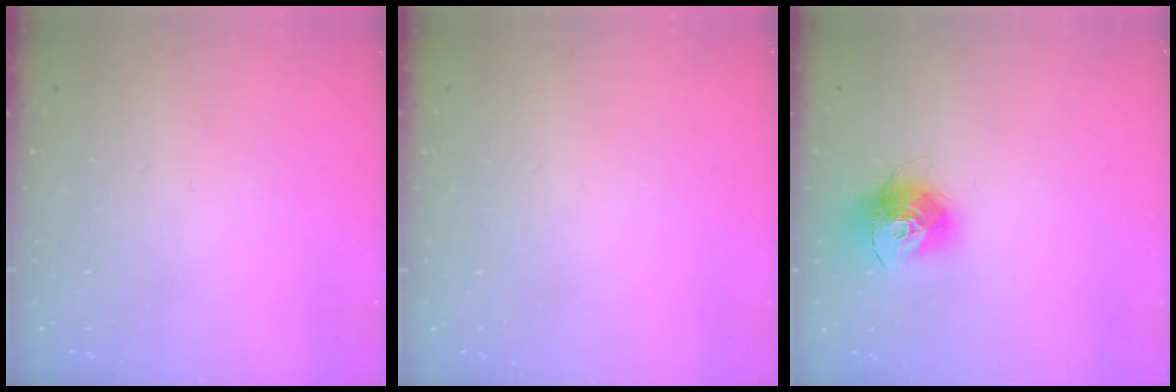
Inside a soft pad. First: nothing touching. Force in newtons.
{"total": 0.8, "press": 0.8, "slide": 0.0}
{"total": 13.0, "press": 13.0, "slide": 1.0}